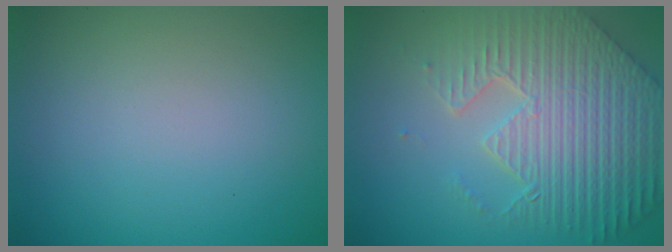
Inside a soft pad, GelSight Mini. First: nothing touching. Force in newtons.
{"total": 8.9, "press": 6.3, "slide": 6.2}